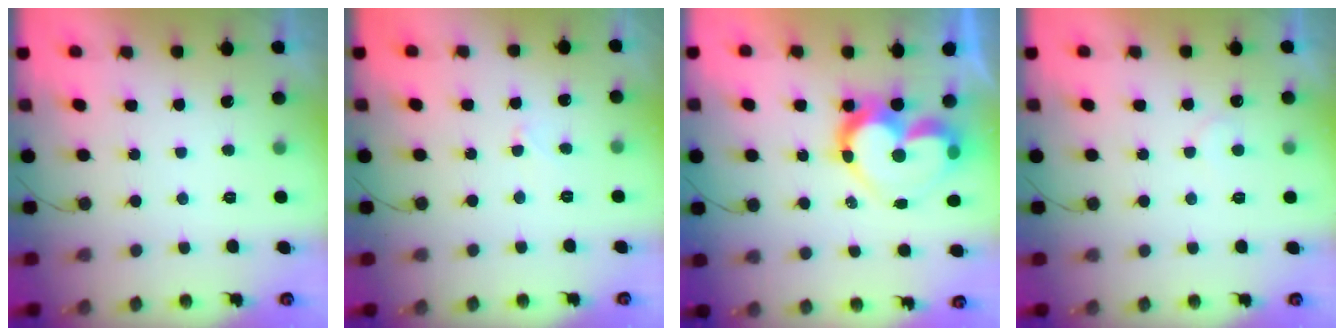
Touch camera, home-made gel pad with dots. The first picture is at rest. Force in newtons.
{"total": 2.0, "press": 2.0, "slide": 0.2}
{"total": 15.4, "press": 15.3, "slide": 1.2}
{"total": 5.0, "press": 5.0, "slide": 0.4}